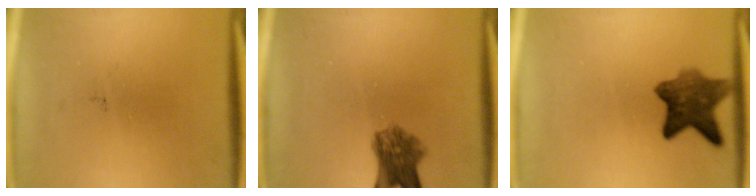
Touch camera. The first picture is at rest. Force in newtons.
{"total": 6.1}
{"total": 7.4}